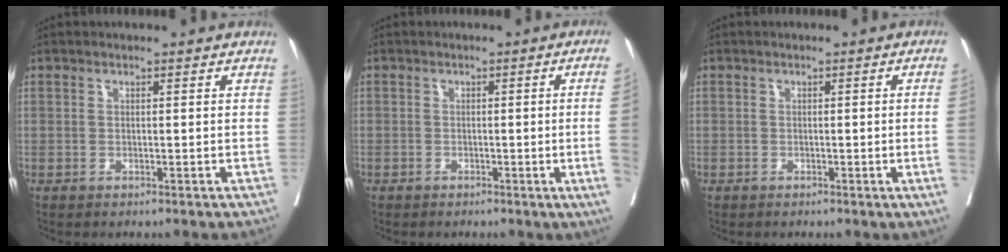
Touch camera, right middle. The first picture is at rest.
{"total": 5.2, "force": [-0.8, -1.8, 4.8], "torque": [-0.047, -0.010, -0.011]}
{"total": 2.5, "force": [-0.4, -1.0, 2.2], "torque": [-0.026, -0.003, -0.003]}